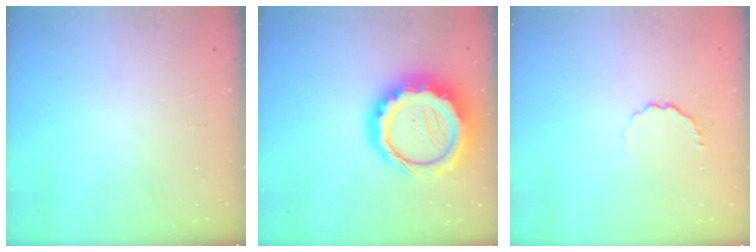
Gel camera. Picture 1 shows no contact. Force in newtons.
{"total": 18.9, "press": 18.5, "slide": 4.1}
{"total": 4.2, "press": 4.1, "slide": 1.2}